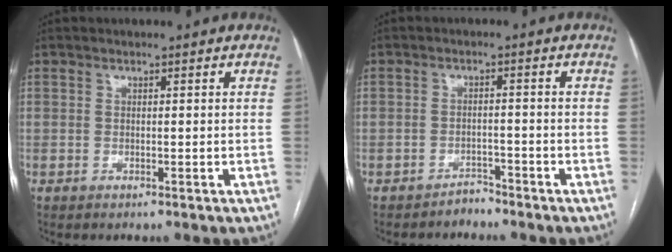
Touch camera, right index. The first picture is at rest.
{"total": 2.0, "force": [-1.9, 0.6, -0.2], "torque": [0.008, 0.000, -0.029]}